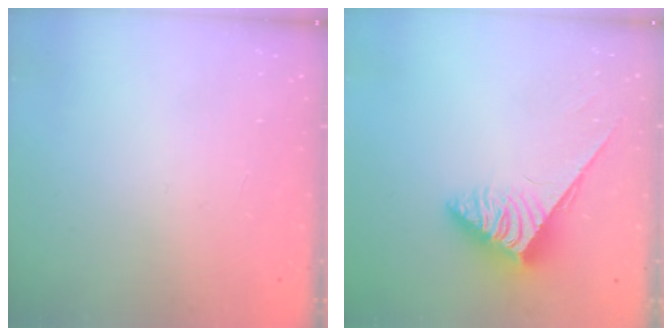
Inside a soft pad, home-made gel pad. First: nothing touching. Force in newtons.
{"total": 3.8, "press": 3.7, "slide": 0.6}